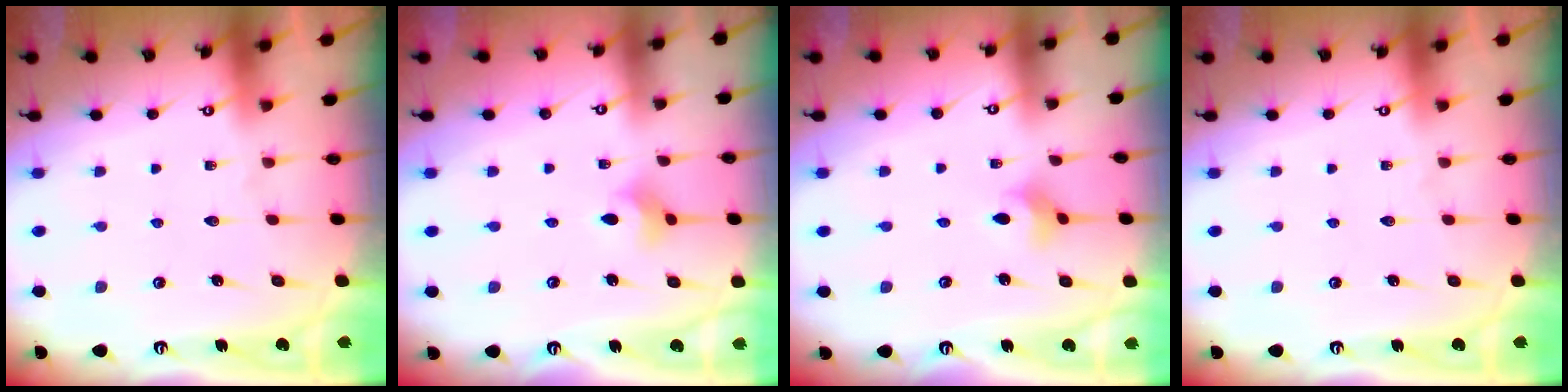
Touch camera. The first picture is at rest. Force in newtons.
{"total": 4.7, "press": 4.6, "slide": 0.9}
{"total": 3.0, "press": 3.0, "slide": 0.7}
{"total": 0.0}